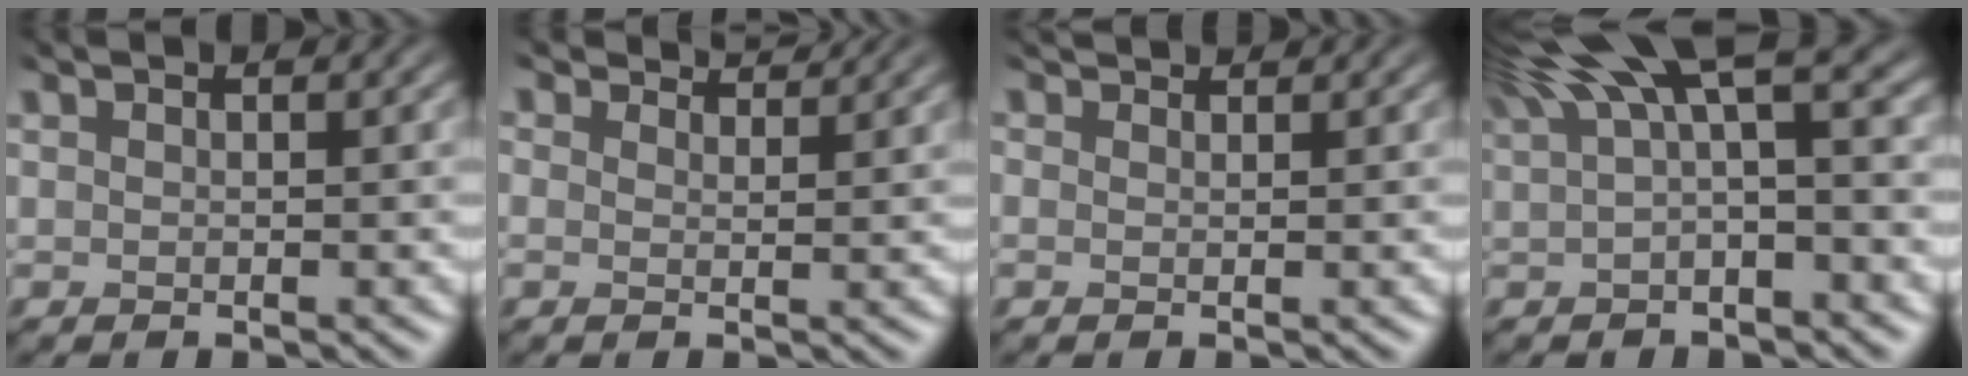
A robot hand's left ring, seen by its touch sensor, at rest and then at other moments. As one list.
[{"total": 2.4, "force": [2.4, -0.1, -0.3], "torque": [-0.011, -0.007, 0.030]}, {"total": 0.9, "force": [0.4, -0.4, -0.7], "torque": [0.004, -0.005, 0.015]}, {"total": 7.1, "force": [2.7, 2.5, 6.1], "torque": [-0.143, 0.010, 0.063]}]